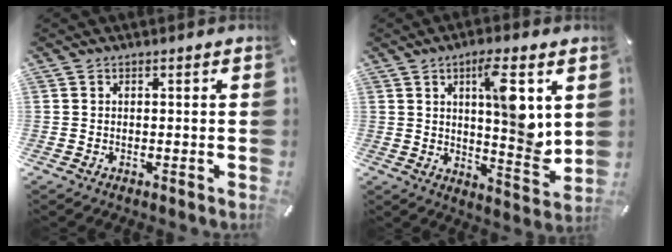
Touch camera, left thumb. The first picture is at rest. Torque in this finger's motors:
{"motor_torque": [2.20, 2.77, 0.43, -0.20, 0.20]}